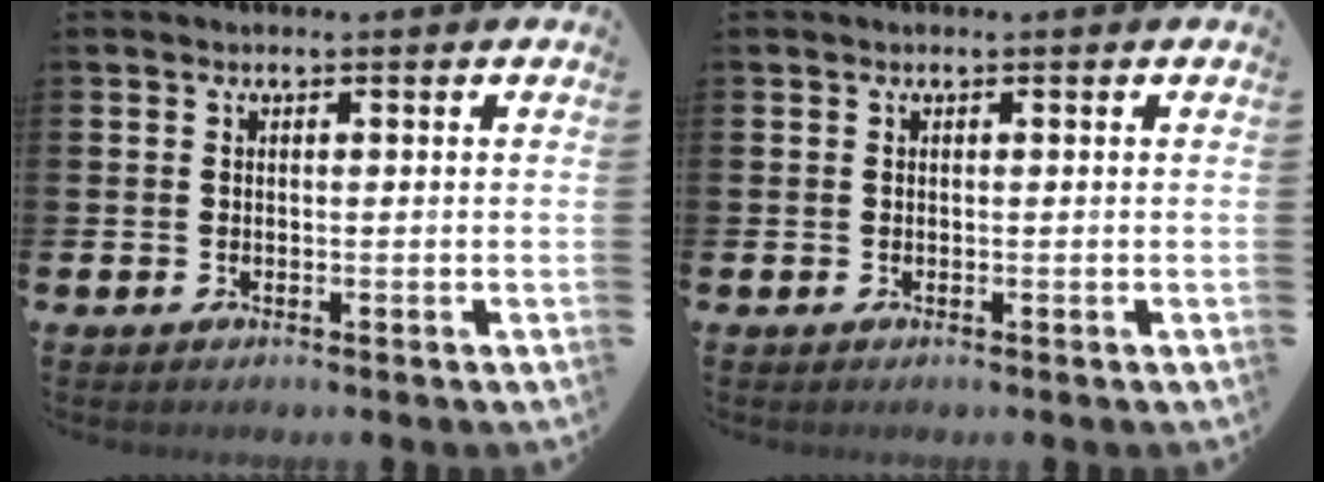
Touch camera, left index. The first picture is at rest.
{"total": 0.0}